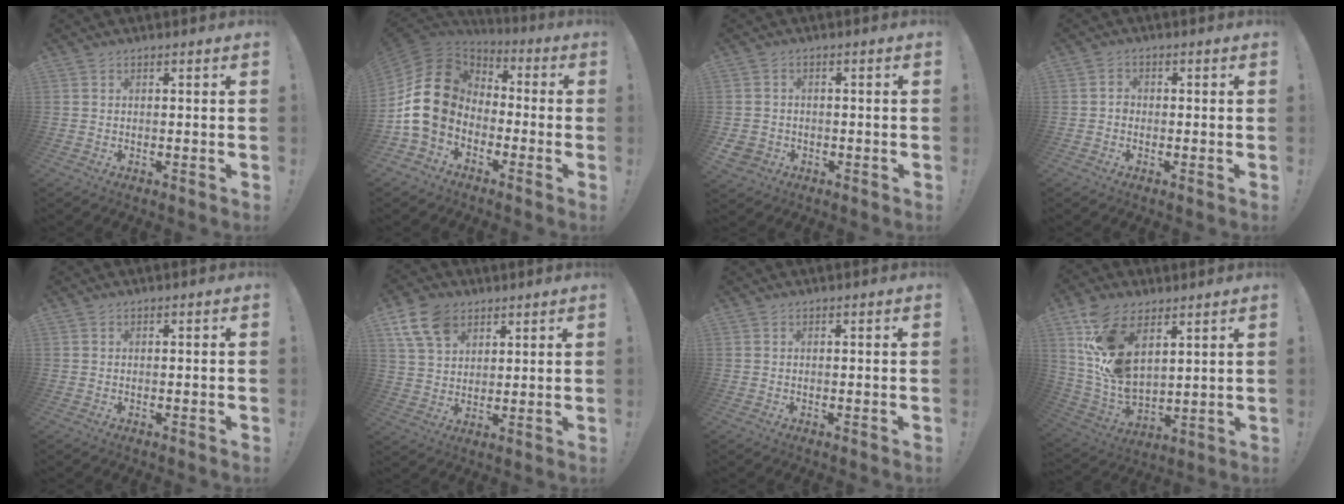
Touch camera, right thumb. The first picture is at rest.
{"total": 17.0, "force": [-0.6, 13.1, 10.8], "torque": [-0.200, 0.015, -0.005]}
{"total": 3.2, "force": [-1.0, 2.8, 1.2], "torque": [-0.025, -0.005, -0.020]}
{"total": 2.0, "force": [-0.9, 1.5, 1.0], "torque": [-0.019, 0.009, -0.016]}
{"total": 0.0}
{"total": 11.0, "force": [6.1, 7.3, 5.5], "torque": [-0.095, -0.020, 0.121]}
{"total": 0.0}
{"total": 15.7, "force": [8.2, 8.7, 10.1], "torque": [-0.211, -0.046, 0.158]}